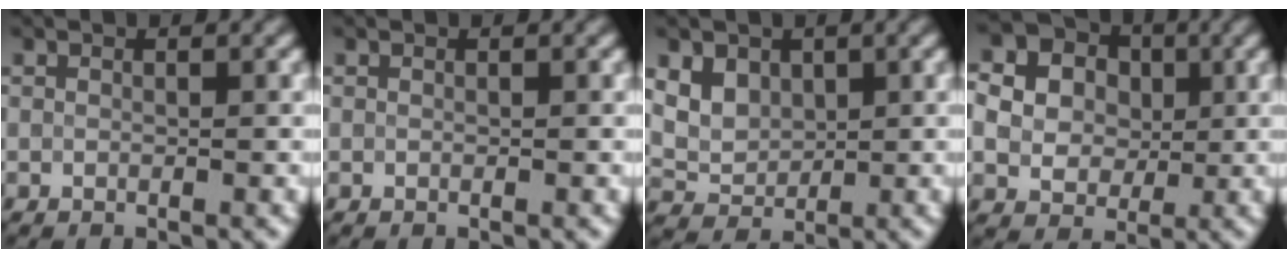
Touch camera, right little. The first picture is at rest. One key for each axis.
{"total": 0.0}
{"total": 5.2, "fx": 2.4, "fy": 3.9, "fz": 2.5, "tx": -0.039, "ty": 0.014, "tz": 0.045}
{"total": 11.7, "fx": 2.1, "fy": 10.5, "fz": 4.8, "tx": -0.131, "ty": 0.030, "tz": 0.016}